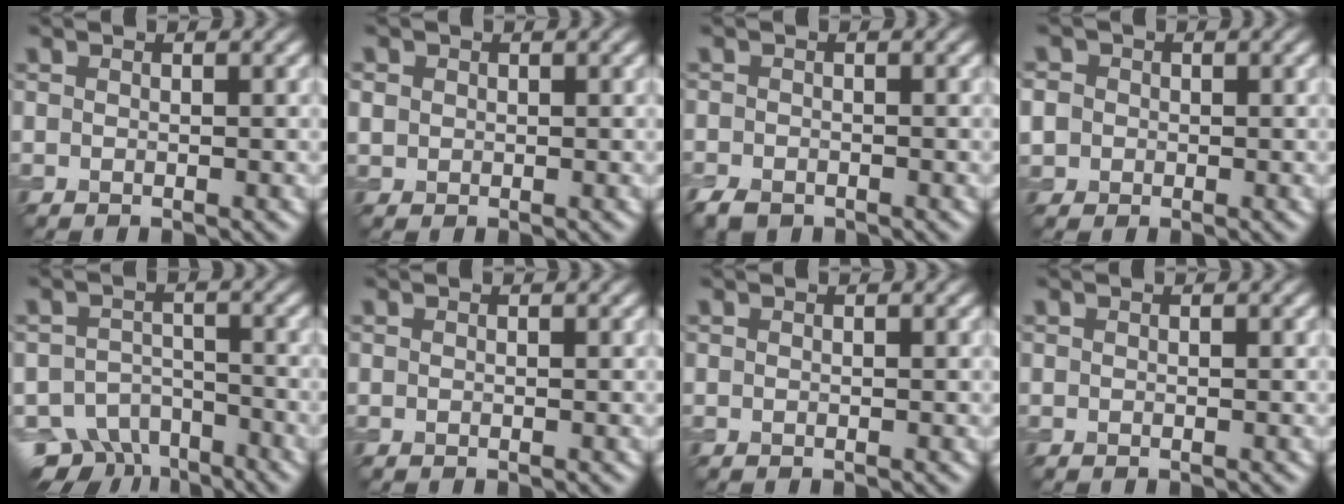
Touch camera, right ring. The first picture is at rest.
{"total": 1.1, "force": [0.2, 1.0, 0.2], "torque": [-0.002, -0.001, 0.003]}
{"total": 2.0, "force": [-1.6, 1.1, 0.8], "torque": [-0.014, -0.006, -0.034]}
{"total": 3.6, "force": [0.2, 3.4, 1.3], "torque": [-0.026, 0.019, -0.018]}
{"total": 7.9, "force": [-6.0, 4.4, 2.8], "torque": [-0.032, -0.011, -0.098]}
{"total": 0.0}
{"total": 0.0}
{"total": 0.0}